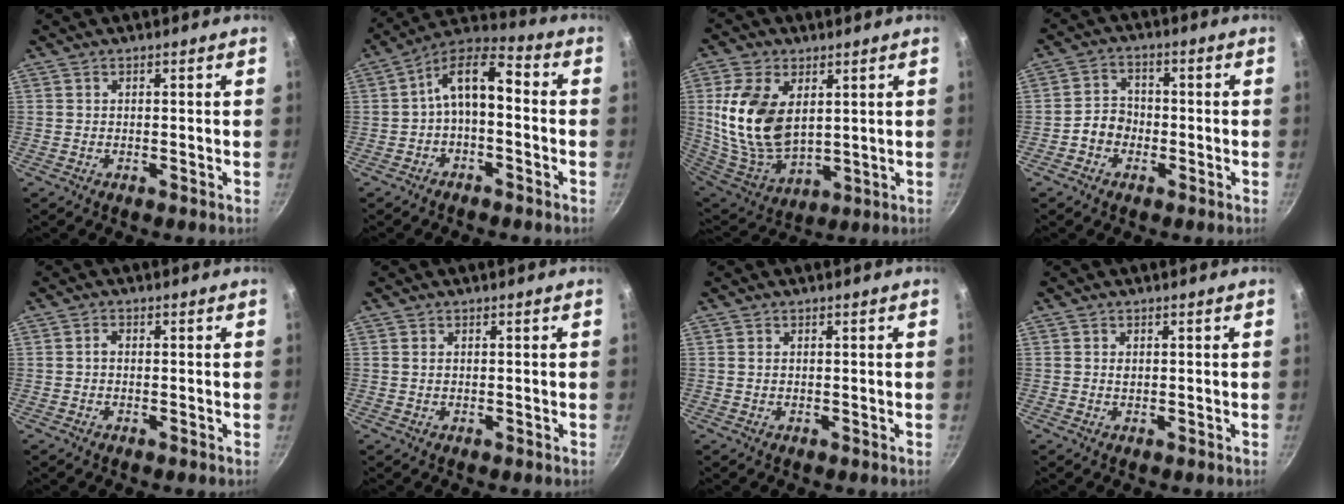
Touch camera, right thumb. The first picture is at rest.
{"total": 9.9, "force": [-1.1, 4.9, 8.5], "torque": [-0.141, 0.049, -0.029]}
{"total": 17.1, "force": [3.8, 10.4, 13.1], "torque": [-0.245, -0.032, 0.089]}
{"total": 4.6, "force": [-1.6, 3.9, 2.0], "torque": [-0.008, 0.024, -0.034]}
{"total": 1.1, "force": [-0.2, 0.7, 0.8], "torque": [-0.014, 0.005, -0.003]}
{"total": 0.7, "force": [0.3, 0.5, 0.5], "torque": [-0.008, 0.002, 0.005]}
{"total": 0.5, "force": [0.2, 0.3, 0.4], "torque": [-0.007, 0.001, 0.005]}
{"total": 0.6, "force": [0.2, 0.4, 0.4], "torque": [-0.005, 0.001, 0.005]}